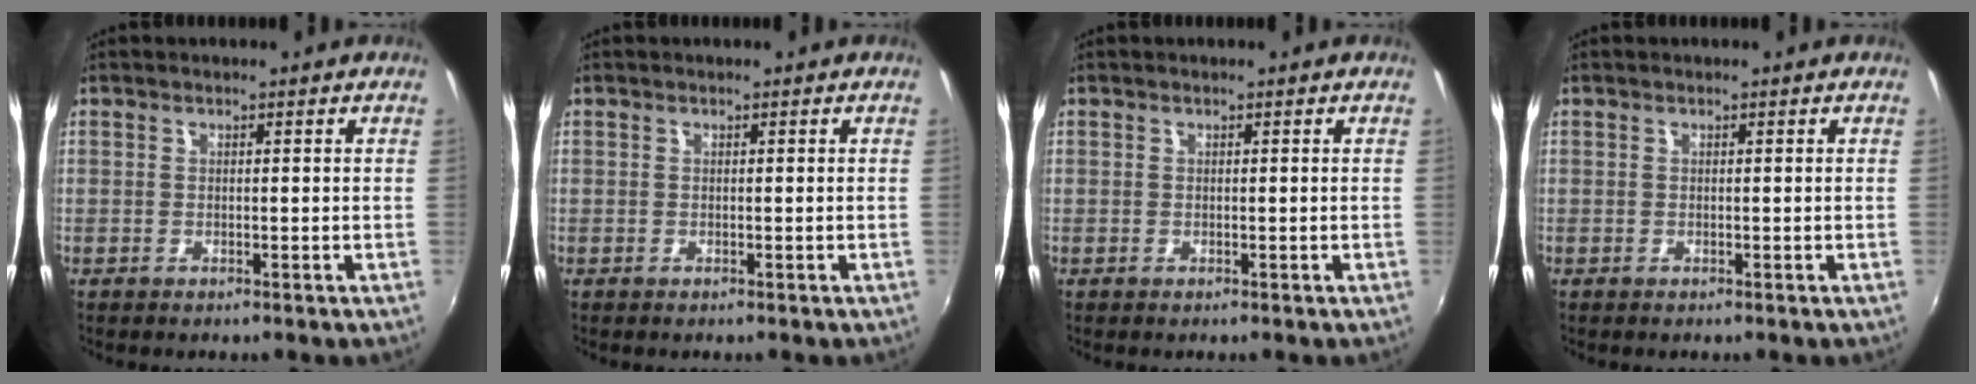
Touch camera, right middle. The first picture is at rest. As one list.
[{"total": 0.0}, {"total": 0.0}, {"total": 0.0}]